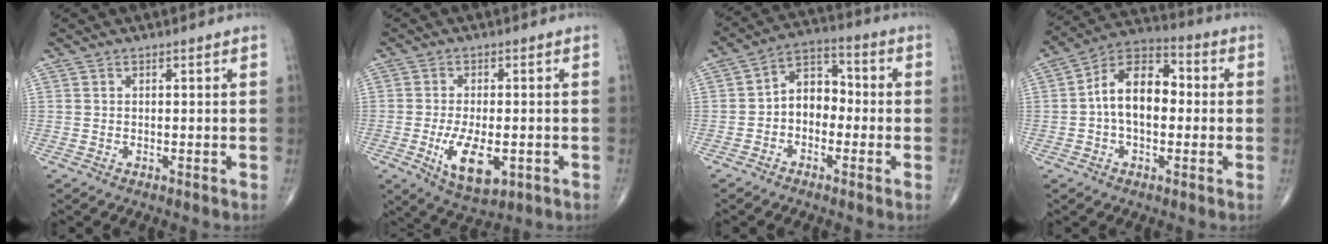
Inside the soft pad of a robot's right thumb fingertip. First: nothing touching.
{"total": 9.4, "force": [-2.7, 4.4, 7.9], "torque": [-0.134, -0.010, -0.035]}
{"total": 7.9, "force": [-1.4, 5.8, 5.1], "torque": [-0.050, 0.034, -0.044]}
{"total": 12.6, "force": [0.1, 7.8, 9.9], "torque": [-0.144, 0.035, -0.013]}